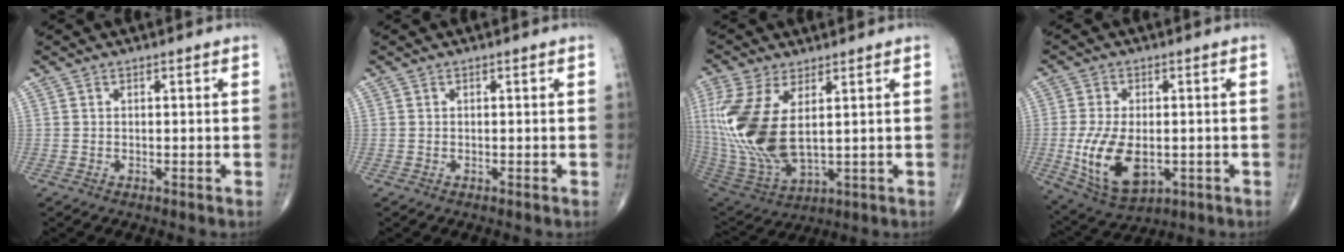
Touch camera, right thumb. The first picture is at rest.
{"total": 0.0}
{"total": 18.3, "force": [3.2, 8.9, 15.7], "torque": [-0.363, -0.022, 0.077]}
{"total": 12.8, "force": [-2.2, 7.2, 10.3], "torque": [-0.189, -0.011, -0.024]}